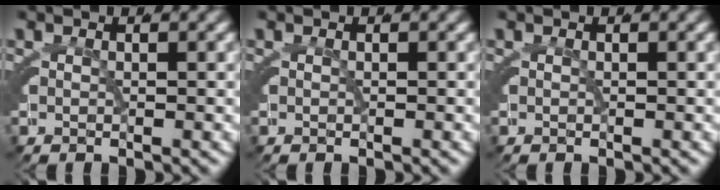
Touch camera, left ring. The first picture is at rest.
{"total": 0.0}
{"total": 0.0}